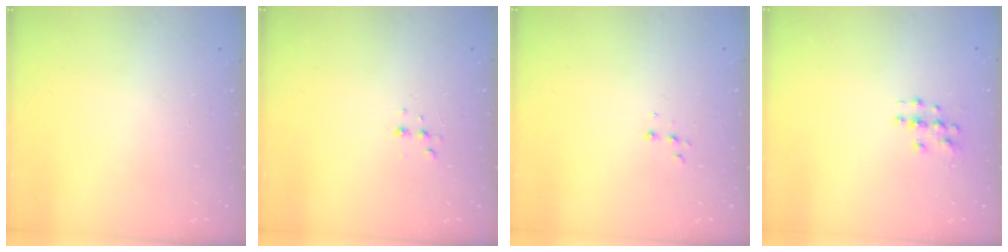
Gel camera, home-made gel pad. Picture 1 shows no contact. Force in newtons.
{"total": 3.5, "press": 3.4, "slide": 0.5}
{"total": 4.1, "press": 4.0, "slide": 0.8}
{"total": 3.4, "press": 3.4, "slide": 0.2}